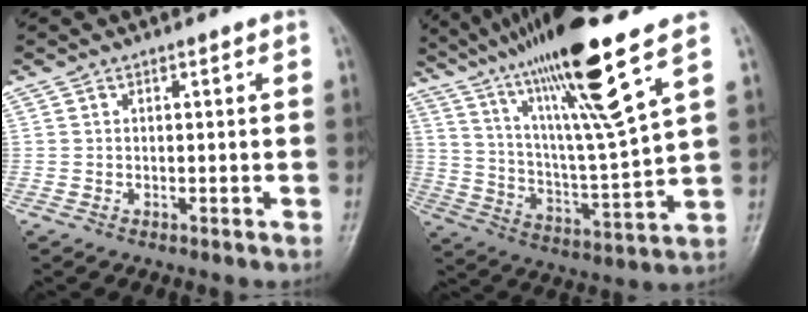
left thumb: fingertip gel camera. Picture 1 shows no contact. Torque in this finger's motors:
{"motor_torque": [1.38, 0.06, 1.71, -1.06, 0.54]}